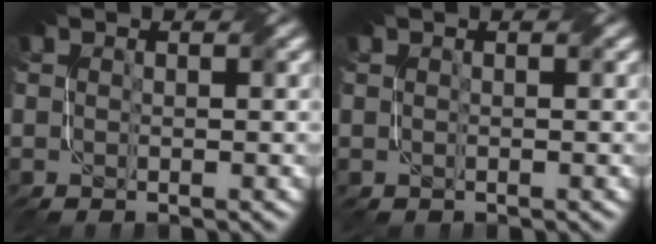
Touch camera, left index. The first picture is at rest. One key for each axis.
{"total": 0.7, "fx": 0.4, "fy": -0.2, "fz": -0.6, "tx": 0.006, "ty": 0.005, "tz": 0.004}